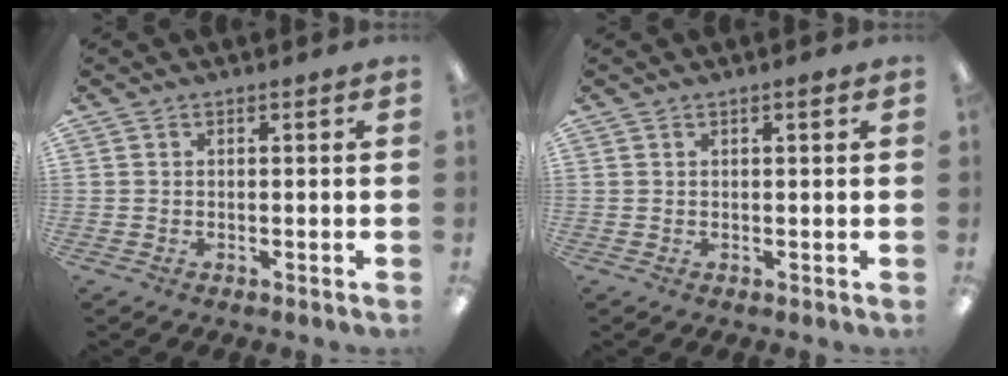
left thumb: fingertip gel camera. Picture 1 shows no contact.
{"total": 1.1, "force": [0.7, 0.1, 0.8], "torque": [-0.010, -0.001, 0.009]}